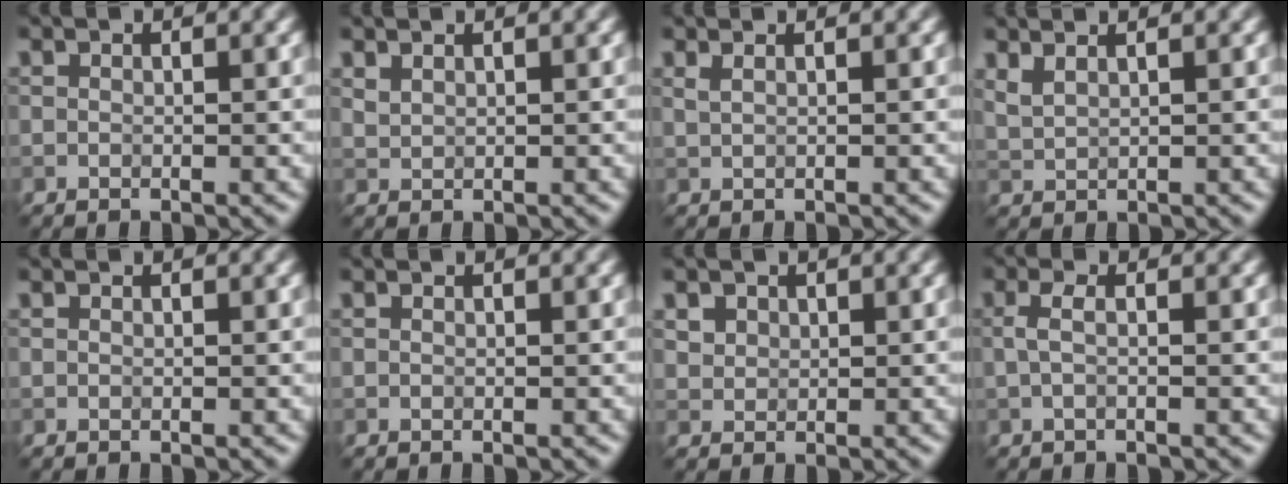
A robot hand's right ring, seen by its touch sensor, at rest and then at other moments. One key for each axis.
{"total": 0.9, "fx": 0.8, "fy": 0.3, "fz": 0.2, "tx": -0.011, "ty": -0.001, "tz": 0.022}
{"total": 1.5, "fx": 0.9, "fy": 0.7, "fz": 0.9, "tx": -0.010, "ty": -0.002, "tz": 0.005}
{"total": 2.3, "fx": 1.7, "fy": 0.8, "fz": 1.3, "tx": -0.020, "ty": 0.004, "tz": 0.027}
{"total": 0.0}
{"total": 0.0}
{"total": 1.7, "fx": 1.0, "fy": 1.4, "fz": 0.5, "tx": -0.015, "ty": -0.005, "tz": 0.030}
{"total": 1.5, "fx": 0.0, "fy": 0.4, "fz": 1.4, "tx": -0.030, "ty": 0.004, "tz": -0.003}